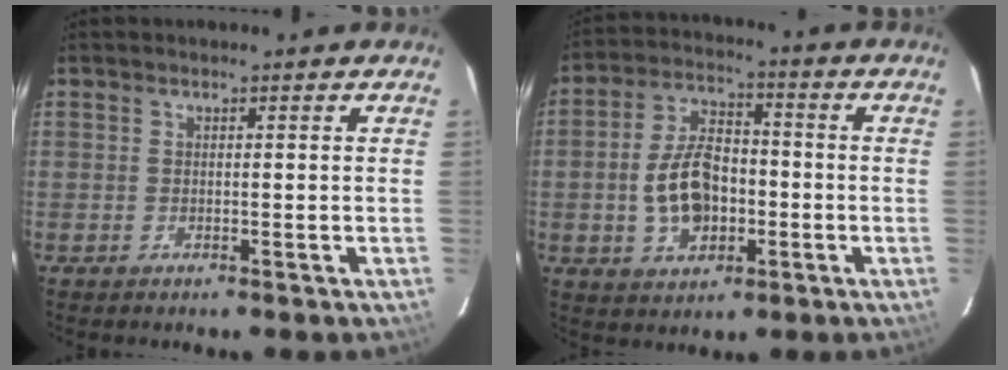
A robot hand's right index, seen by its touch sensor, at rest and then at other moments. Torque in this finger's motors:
{"motor_torque": [0.60, -0.30, 0.29, 0.13]}